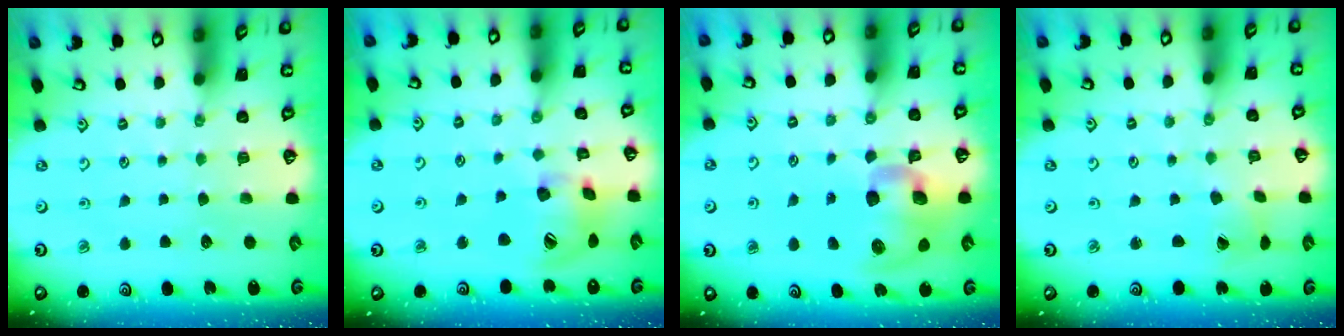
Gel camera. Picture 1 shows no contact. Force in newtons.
{"total": 16.7, "press": 16.5, "slide": 2.3}
{"total": 14.0, "press": 13.8, "slide": 2.4}
{"total": 1.5, "press": 1.5, "slide": 0.2}